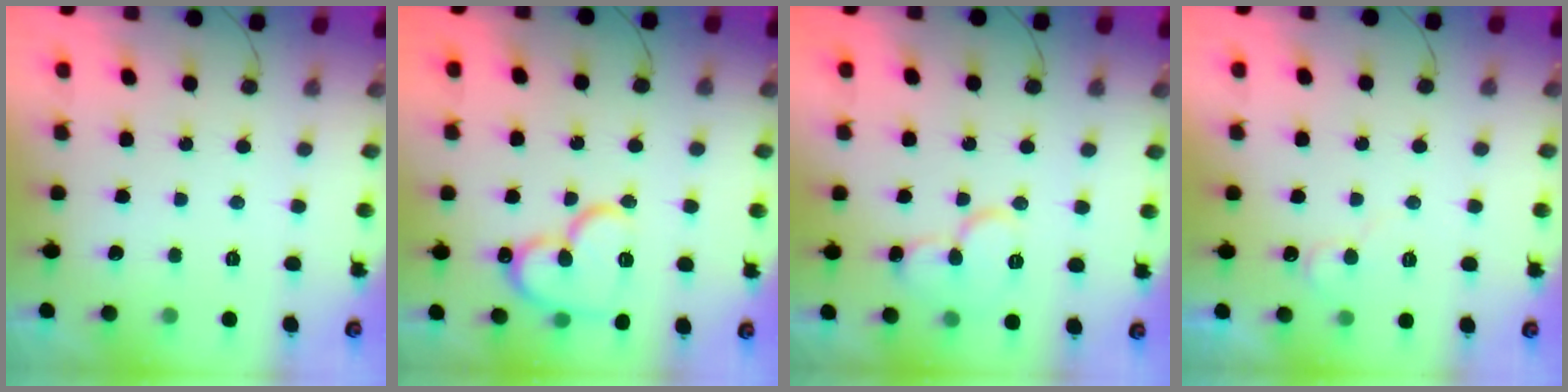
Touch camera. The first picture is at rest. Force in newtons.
{"total": 15.6, "press": 15.5, "slide": 1.8}
{"total": 9.8, "press": 9.7, "slide": 1.1}
{"total": 5.1, "press": 5.0, "slide": 0.5}